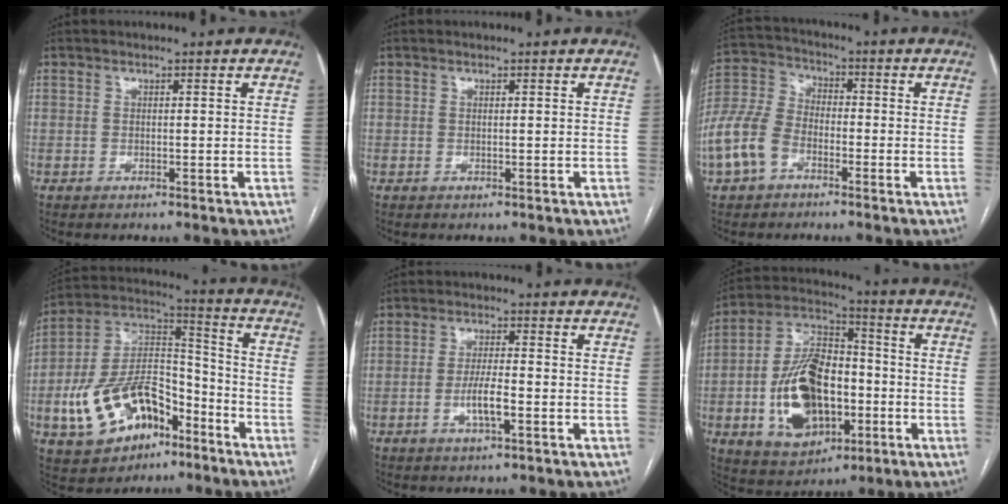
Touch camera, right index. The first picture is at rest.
{"total": 0.0}
{"total": 9.6, "force": [-4.4, 6.1, 5.9], "torque": [-0.161, 0.016, -0.091]}
{"total": 17.5, "force": [-7.9, 9.5, 12.4], "torque": [-0.249, 0.028, -0.131]}
{"total": 4.7, "force": [-1.7, 0.8, 4.3], "torque": [-0.085, 0.000, -0.030]}
{"total": 17.1, "force": [-3.8, 9.7, 13.5], "torque": [-0.273, 0.016, -0.055]}